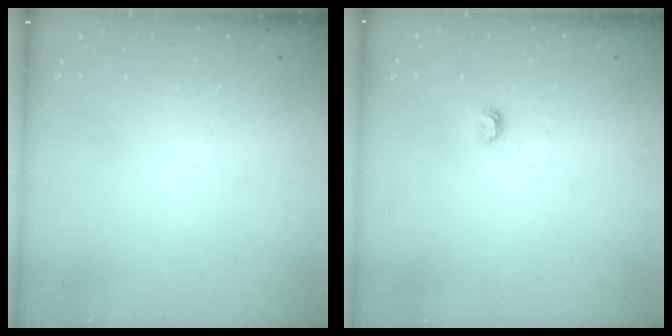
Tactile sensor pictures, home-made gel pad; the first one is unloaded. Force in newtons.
{"total": 3.4, "press": 3.4, "slide": 0.5}